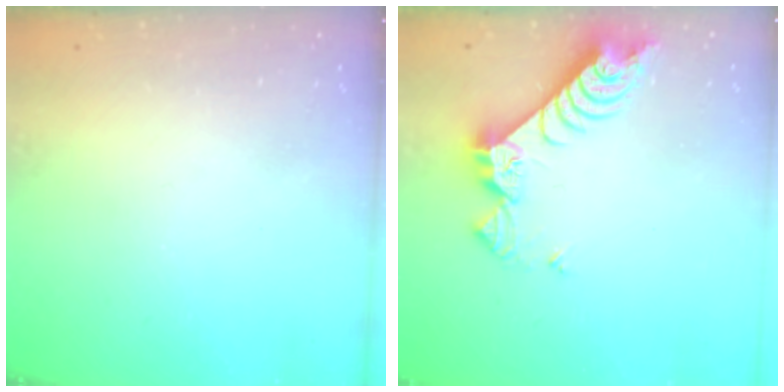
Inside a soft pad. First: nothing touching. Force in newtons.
{"total": 8.4, "press": 8.4, "slide": 1.0}